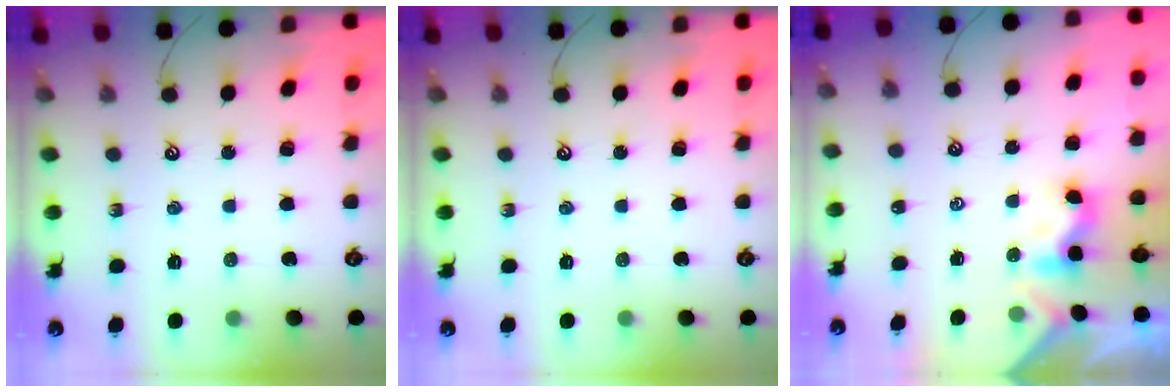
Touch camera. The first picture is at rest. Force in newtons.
{"total": 0.0}
{"total": 2.2, "press": 2.2, "slide": 0.3}